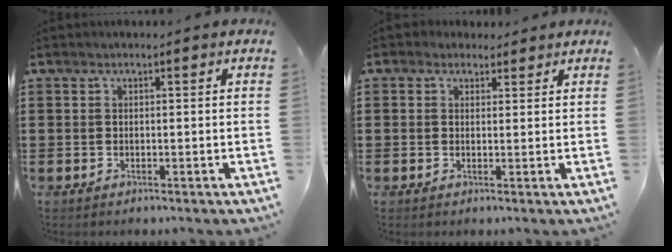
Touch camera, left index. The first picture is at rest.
{"total": 1.9, "force": [1.3, 1.4, 0.1], "torque": [-0.002, 0.007, 0.023]}